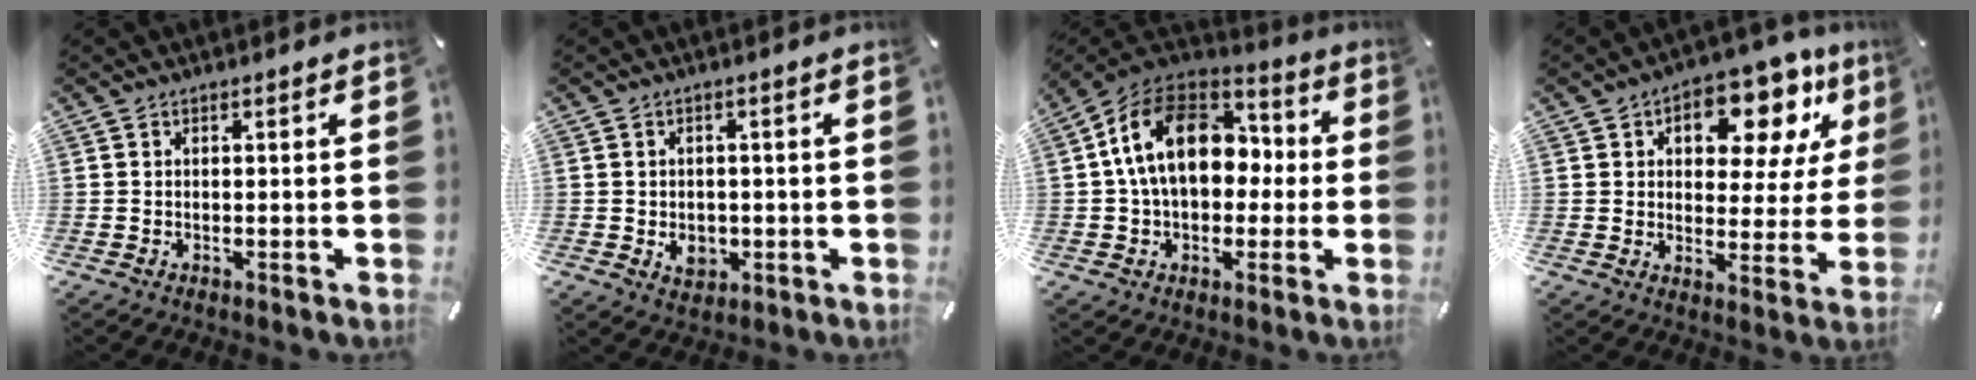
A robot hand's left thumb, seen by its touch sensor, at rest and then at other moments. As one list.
[{"total": 4.6, "force": [-0.9, 3.8, 2.4], "torque": [-0.032, -0.004, -0.018]}, {"total": 18.7, "force": [2.2, 13.6, 12.6], "torque": [-0.235, 0.013, 0.035]}, {"total": 14.3, "force": [8.5, 7.8, 8.4], "torque": [-0.115, -0.052, 0.144]}]